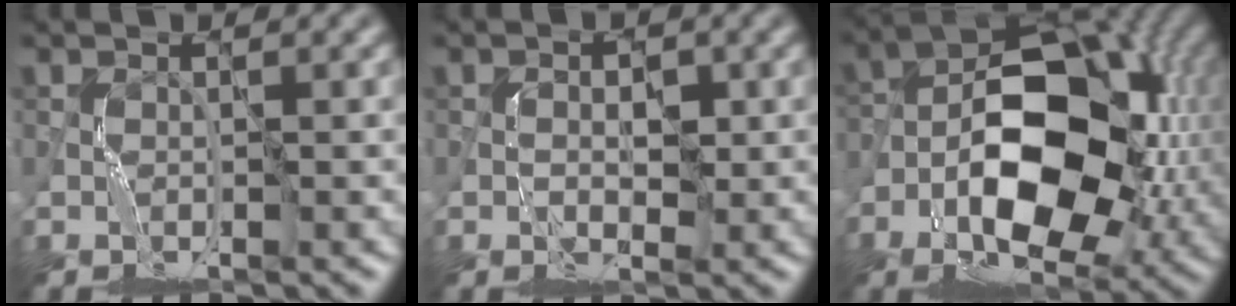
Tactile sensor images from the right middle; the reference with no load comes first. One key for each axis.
{"total": 1.6, "fx": 0.0, "fy": 1.0, "fz": 1.2, "tx": -0.012, "ty": 0.001, "tz": 0.001}
{"total": 13.9, "fx": -3.0, "fy": 8.2, "fz": 10.8, "tx": -0.170, "ty": -0.004, "tz": -0.060}